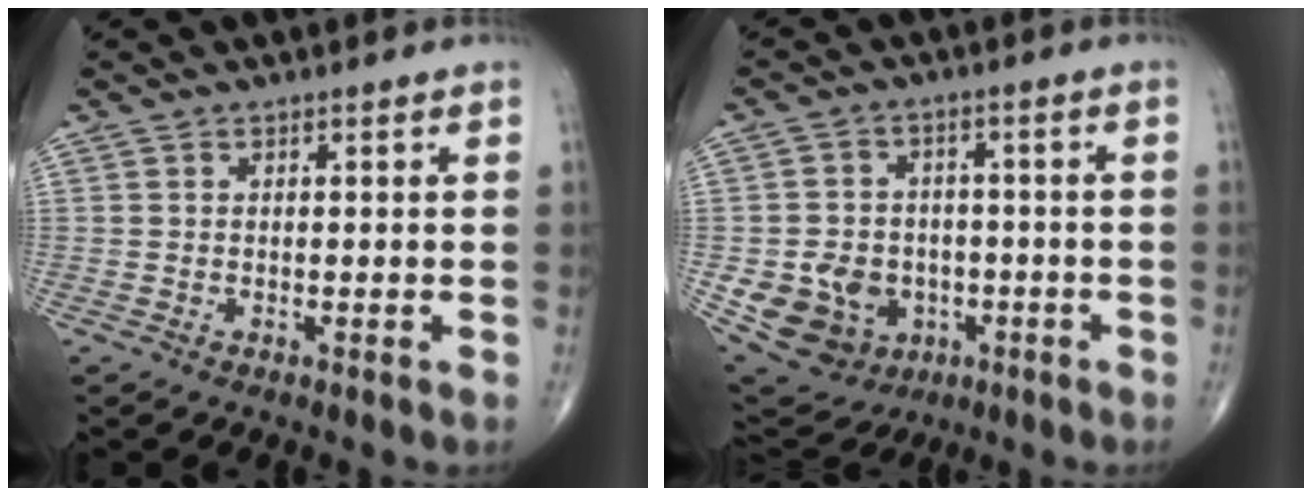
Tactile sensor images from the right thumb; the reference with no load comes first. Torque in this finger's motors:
{"motor_torque": [1.88, 1.77, 0.85, -0.58, 0.12]}